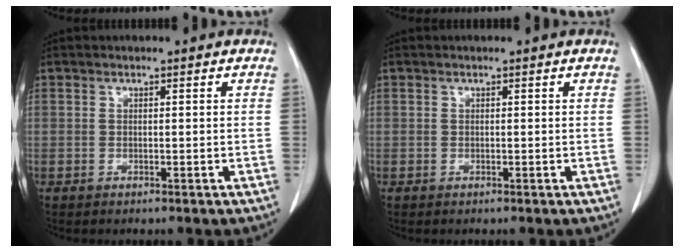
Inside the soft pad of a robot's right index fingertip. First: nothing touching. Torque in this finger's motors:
{"motor_torque": [0.00, 0.00, 0.00, 0.00]}